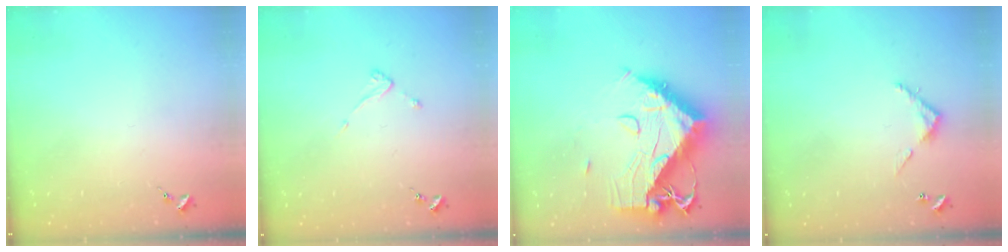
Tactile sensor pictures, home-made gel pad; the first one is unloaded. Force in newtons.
{"total": 3.8, "press": 3.7, "slide": 0.2}
{"total": 18.2, "press": 18.1, "slide": 1.9}
{"total": 3.9, "press": 3.9, "slide": 0.3}